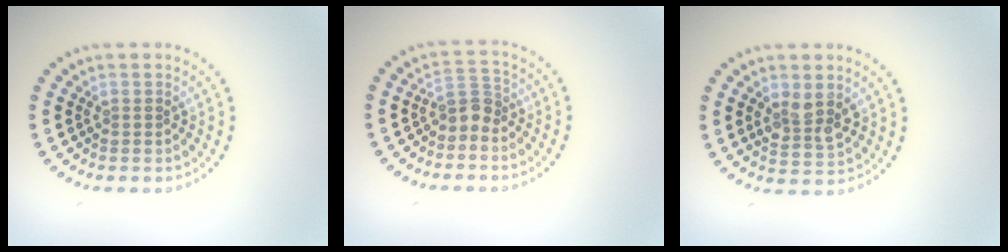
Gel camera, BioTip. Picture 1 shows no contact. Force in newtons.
{"total": 2.1, "press": 1.6, "slide": 1.4}
{"total": 2.9, "press": 2.8, "slide": 0.8}